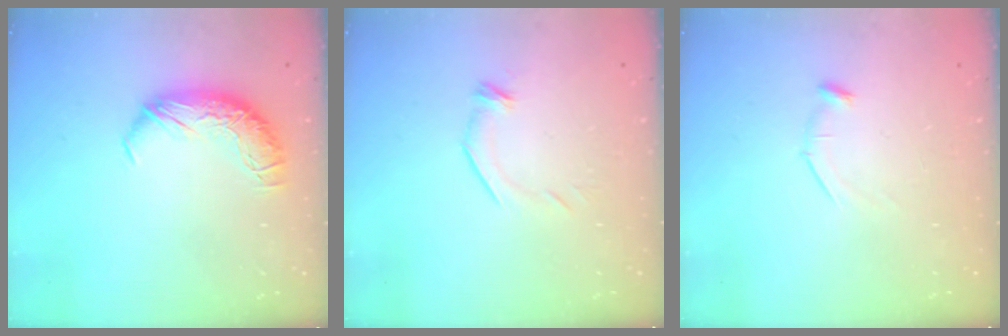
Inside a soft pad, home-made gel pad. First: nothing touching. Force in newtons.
{"total": 4.6, "press": 4.4, "slide": 1.2}
{"total": 7.8, "press": 7.8, "slide": 1.0}